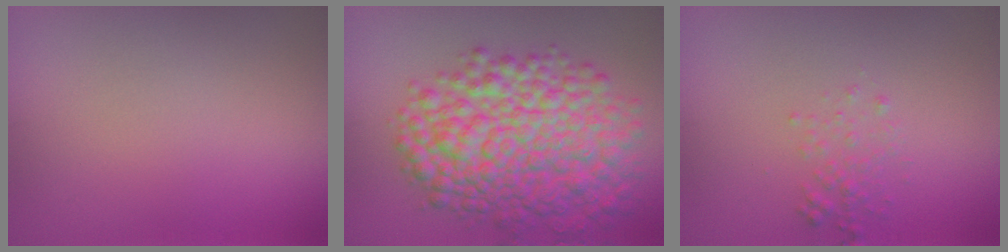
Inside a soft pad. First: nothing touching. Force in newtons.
{"total": 9.8, "press": 9.8, "slide": 0.2}
{"total": 1.4, "press": 1.4, "slide": 0.1}